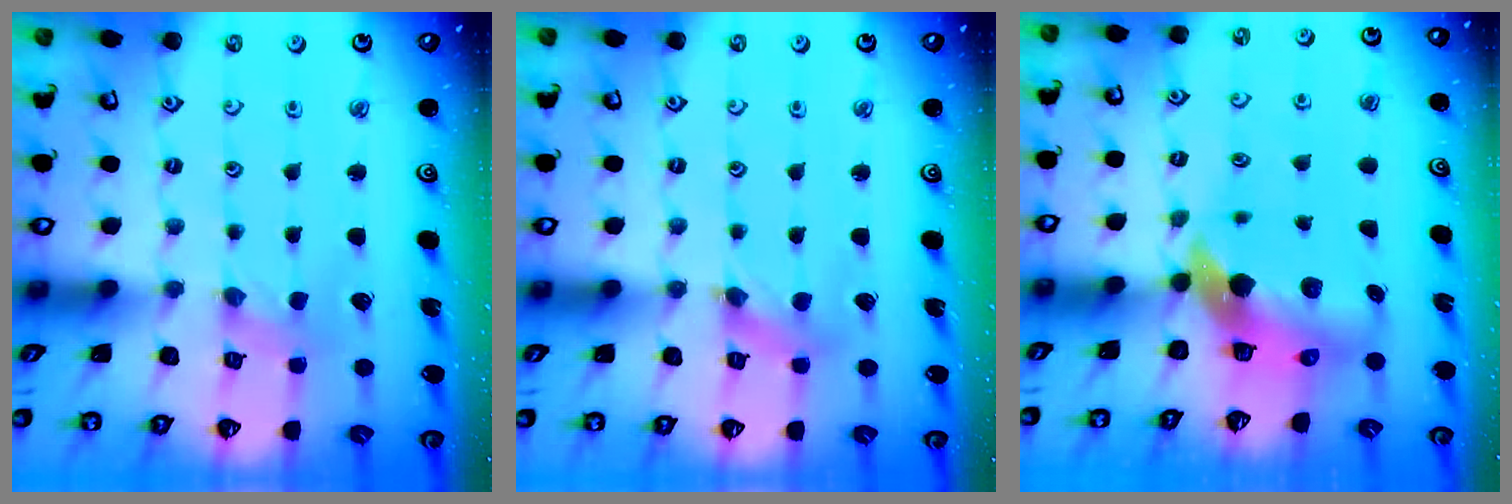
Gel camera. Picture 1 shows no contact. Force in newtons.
{"total": 1.4, "press": 1.4, "slide": 0.2}
{"total": 10.5, "press": 10.3, "slide": 1.6}